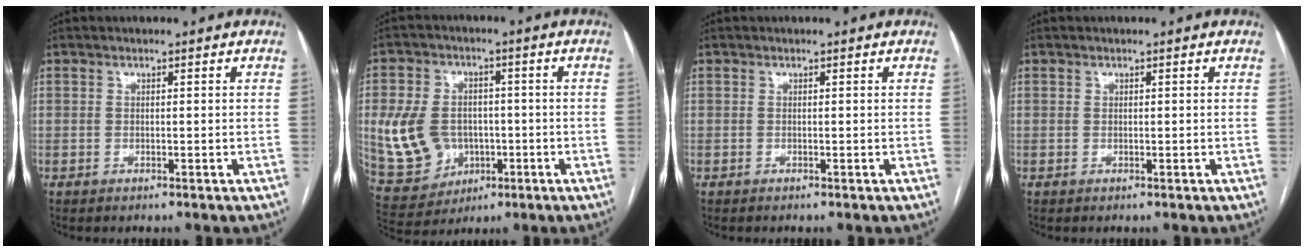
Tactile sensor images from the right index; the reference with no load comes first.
{"total": 11.9, "force": [-1.1, 9.6, 7.0], "torque": [-0.166, 0.018, 0.002]}
{"total": 0.0}
{"total": 0.0}